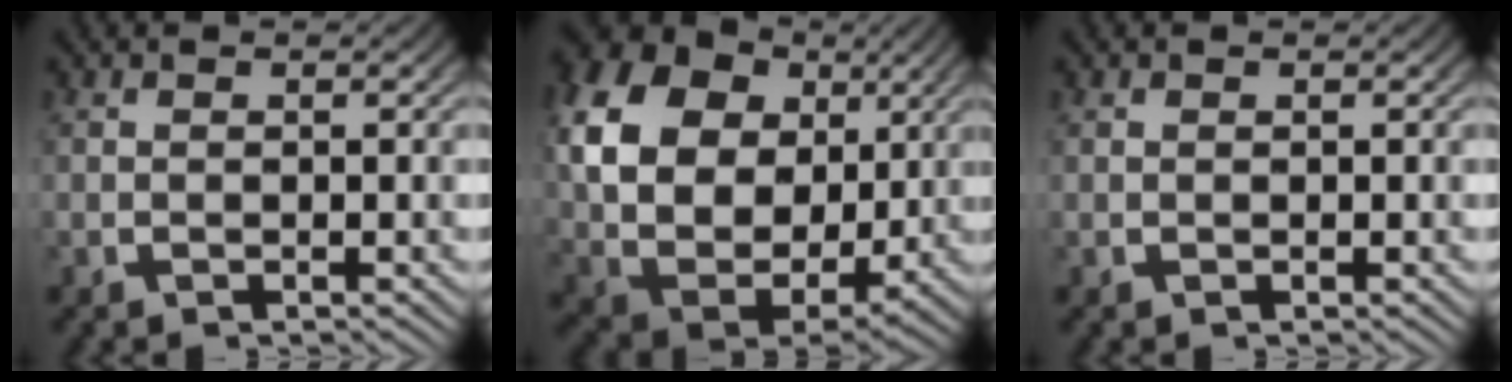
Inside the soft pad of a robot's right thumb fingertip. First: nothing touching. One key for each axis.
{"total": 19.0, "fx": 2.1, "fy": 14.5, "fz": 12.1, "tx": -0.293, "ty": -0.044, "tz": 0.045}
{"total": 0.0}